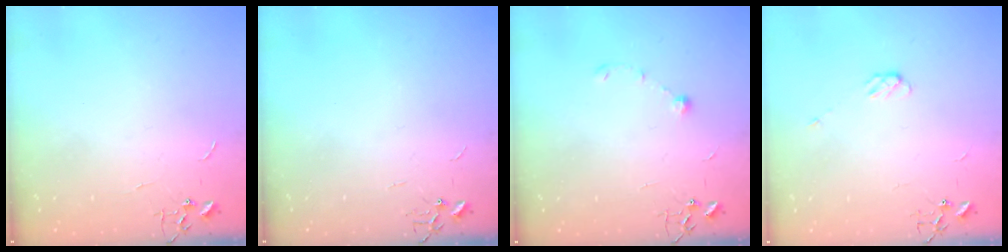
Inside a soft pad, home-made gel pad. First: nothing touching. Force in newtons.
{"total": 0.0}
{"total": 5.4, "press": 5.3, "slide": 0.9}
{"total": 3.5, "press": 3.5, "slide": 0.5}